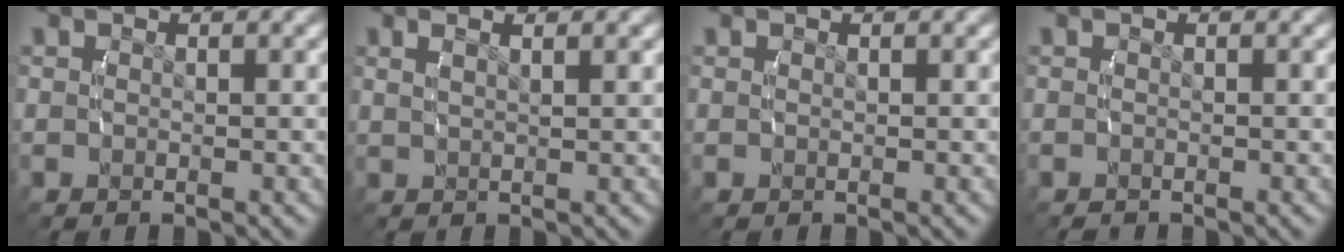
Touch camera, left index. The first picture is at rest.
{"total": 1.5, "force": [1.0, -0.4, 1.1], "torque": [-0.016, 0.003, 0.024]}
{"total": 0.0}
{"total": 0.5, "force": [-0.5, -0.2, -0.1], "torque": [-0.001, -0.005, -0.007]}